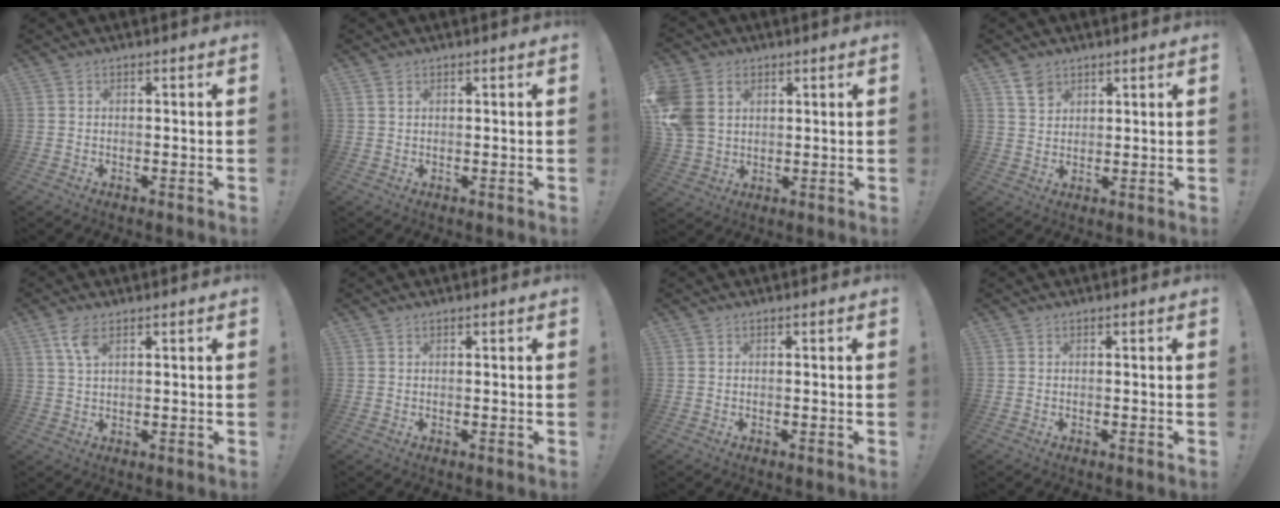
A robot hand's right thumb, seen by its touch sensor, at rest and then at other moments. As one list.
[{"total": 1.3, "force": [0.8, 0.7, 0.7], "torque": [-0.009, -0.001, 0.014]}, {"total": 12.1, "force": [4.0, 9.2, 6.7], "torque": [-0.145, -0.007, 0.082]}, {"total": 5.2, "force": [3.5, 3.4, 1.7], "torque": [-0.018, -0.020, 0.065]}, {"total": 5.2, "force": [2.6, 2.1, 3.9], "torque": [-0.077, 0.000, 0.048]}, {"total": 0.0}, {"total": 0.0}, {"total": 0.0}]